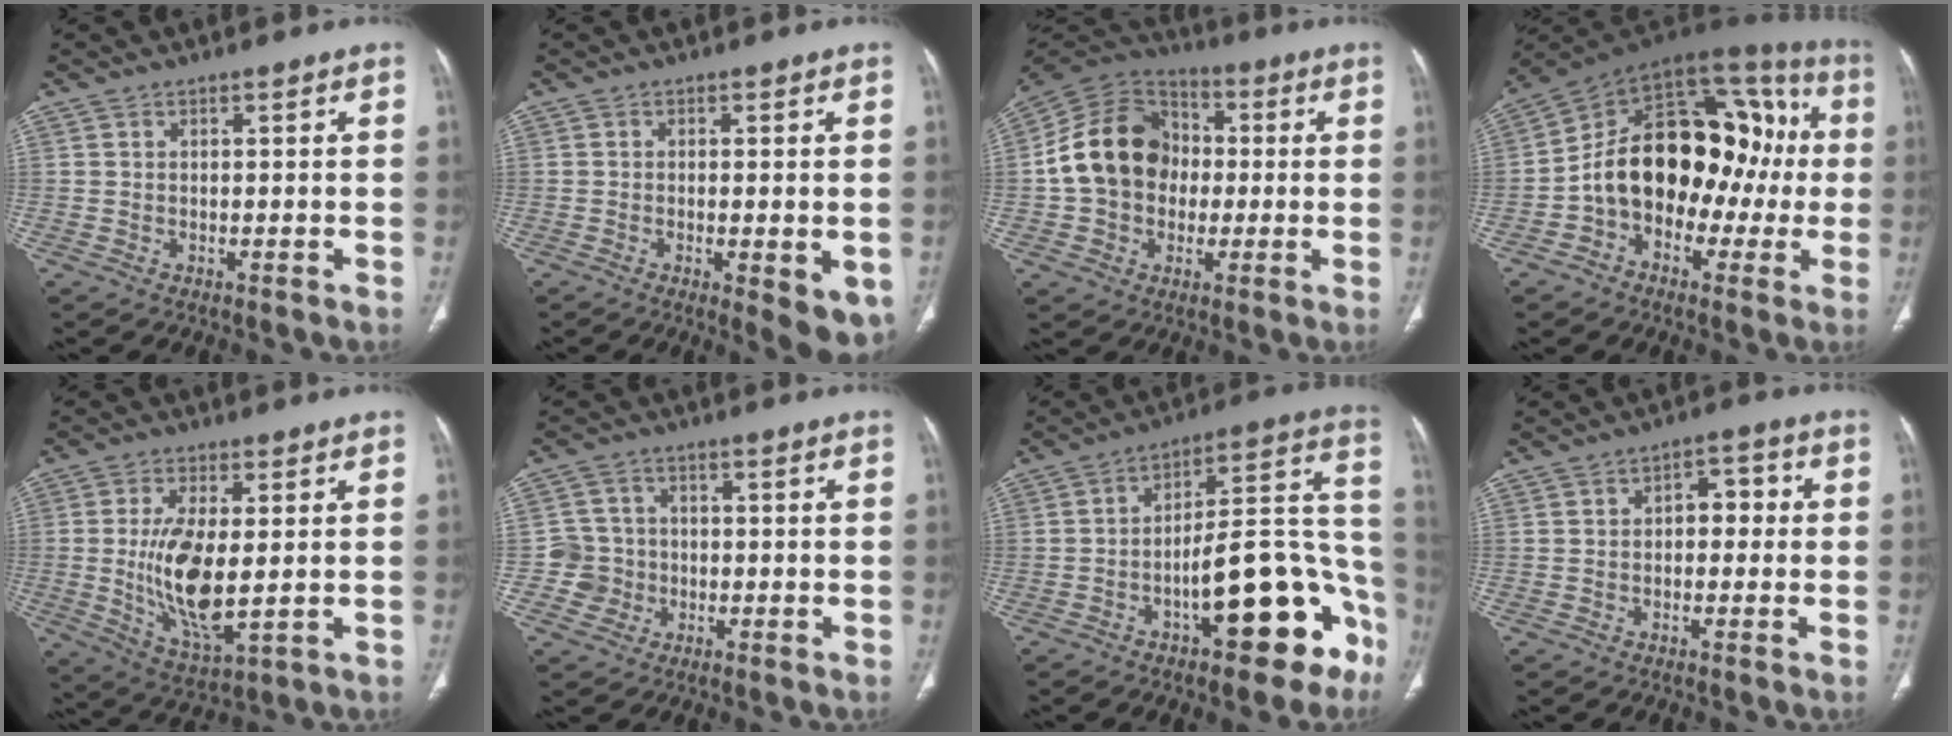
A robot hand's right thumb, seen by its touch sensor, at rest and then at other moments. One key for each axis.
{"total": 8.5, "fx": -2.7, "fy": 2.6, "fz": 7.6, "tx": -0.097, "ty": -0.016, "tz": -0.035}
{"total": 16.5, "fx": -0.2, "fy": 13.4, "fz": 9.5, "tx": -0.149, "ty": 0.031, "tz": -0.013}
{"total": 23.3, "fx": -1.6, "fy": 15.3, "fz": 17.5, "tx": -0.226, "ty": 0.073, "tz": -0.029}
{"total": 12.8, "fx": -0.2, "fy": 5.3, "fz": 11.7, "tx": -0.225, "ty": -0.023, "tz": 0.008}
{"total": 5.4, "fx": -1.2, "fy": 5.2, "fz": 0.3, "tx": 0.025, "ty": 0.014, "tz": -0.027}
{"total": 20.1, "fx": -8.9, "fy": 7.4, "fz": 16.4, "tx": -0.166, "ty": 0.090, "tz": -0.123}
{"total": 4.9, "fx": 0.0, "fy": 3.3, "fz": 3.7, "tx": -0.026, "ty": 0.020, "tz": -0.007}